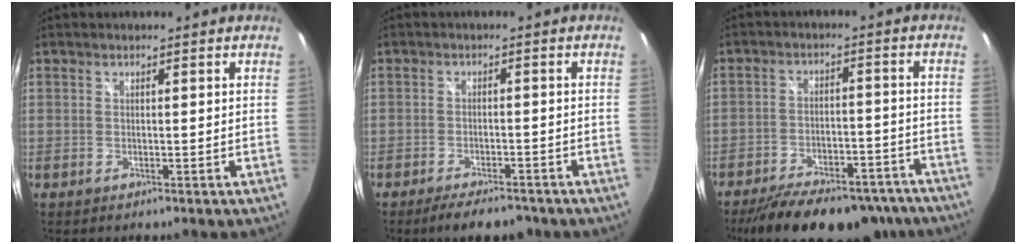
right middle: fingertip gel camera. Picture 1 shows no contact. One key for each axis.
{"total": 7.1, "fx": -5.7, "fy": 2.3, "fz": 3.6, "tx": -0.075, "ty": -0.007, "tz": -0.087}
{"total": 22.3, "fx": -17.8, "fy": 8.7, "fz": 10.2, "tx": -0.192, "ty": -0.003, "tz": -0.233}